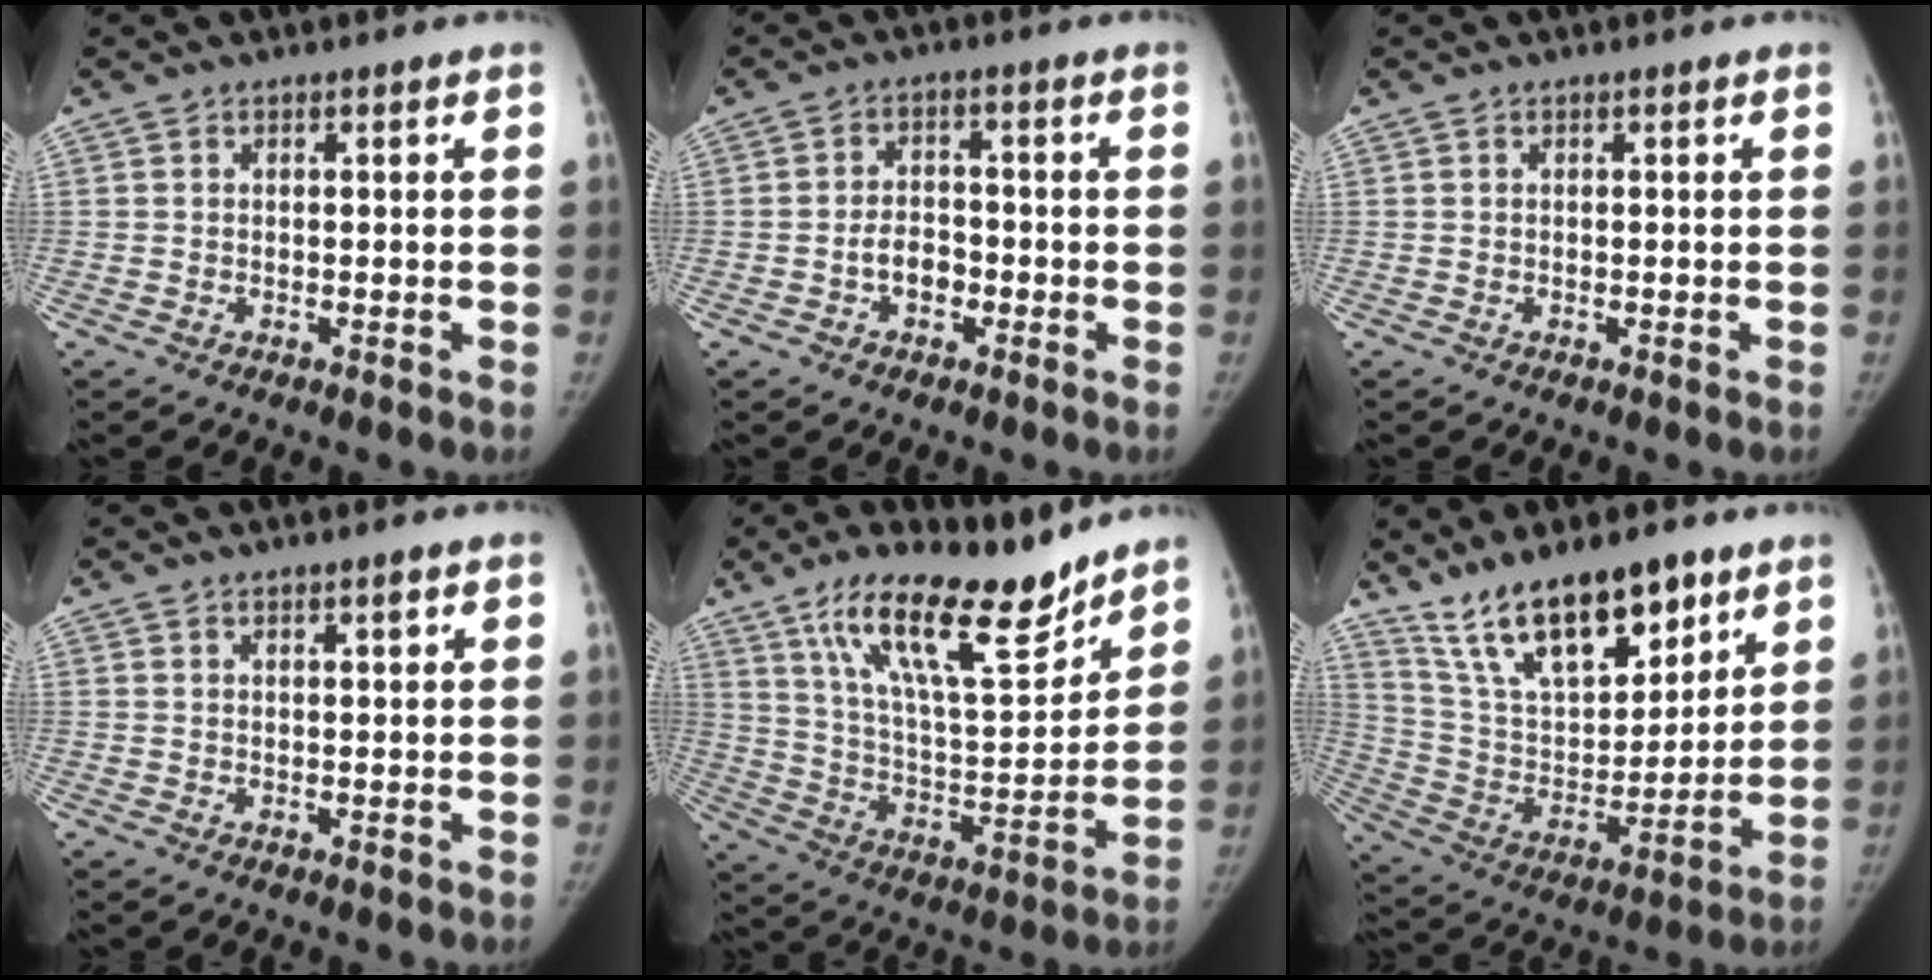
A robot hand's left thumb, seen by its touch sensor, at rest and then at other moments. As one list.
[{"total": 4.6, "force": [-1.6, 3.1, 2.9], "torque": [-0.035, 0.018, -0.033]}, {"total": 0.0}, {"total": 1.4, "force": [0.9, 0.3, 1.0], "torque": [-0.013, -0.005, 0.016]}, {"total": 20.4, "force": [14.7, 5.9, 12.8], "torque": [-0.182, -0.080, 0.257]}, {"total": 19.6, "force": [13.6, 8.0, 11.7], "torque": [-0.155, -0.067, 0.251]}]